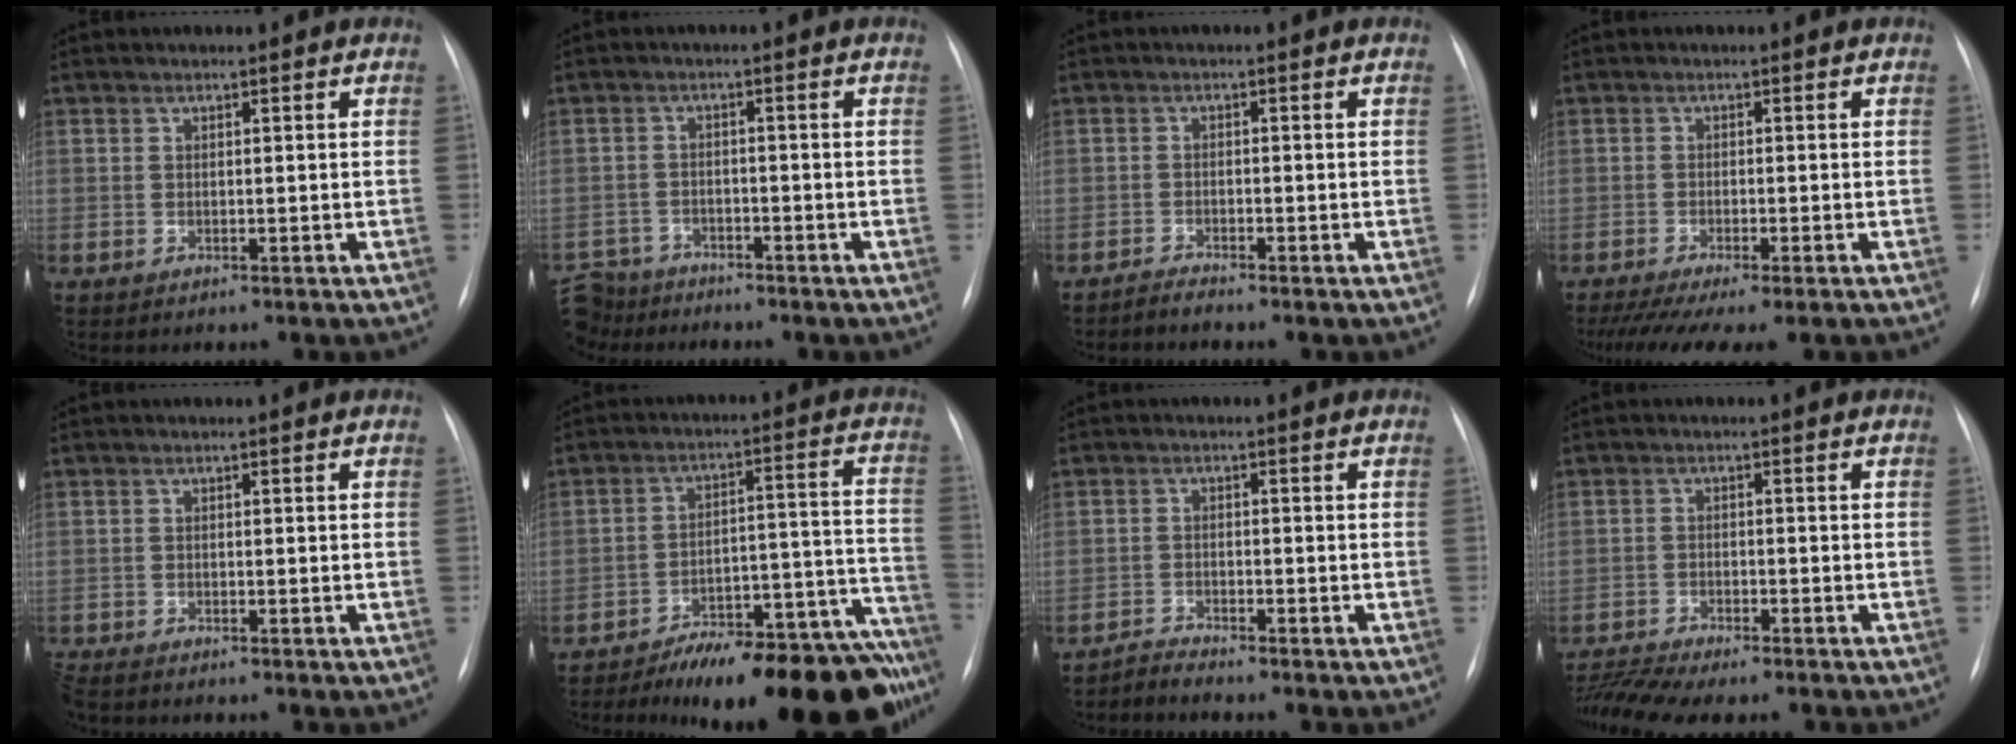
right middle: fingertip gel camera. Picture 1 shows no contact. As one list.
[{"total": 8.4, "force": [-7.6, 3.7, 0.3], "torque": [-0.019, 0.009, -0.131]}, {"total": 1.4, "force": [-1.4, -0.2, 0.1], "torque": [-0.005, -0.004, -0.026]}, {"total": 10.0, "force": [-7.9, 1.0, 6.0], "torque": [-0.083, -0.015, -0.121]}, {"total": 2.0, "force": [-1.9, 0.3, 0.7], "torque": [-0.015, -0.009, -0.034]}, {"total": 23.8, "force": [-20.1, 5.2, 11.7], "torque": [-0.074, 0.028, -0.279]}, {"total": 1.9, "force": [-1.8, -0.2, -0.3], "torque": [0.006, -0.010, -0.037]}, {"total": 7.8, "force": [-7.2, 0.2, 3.1], "torque": [-0.050, -0.003, -0.115]}]